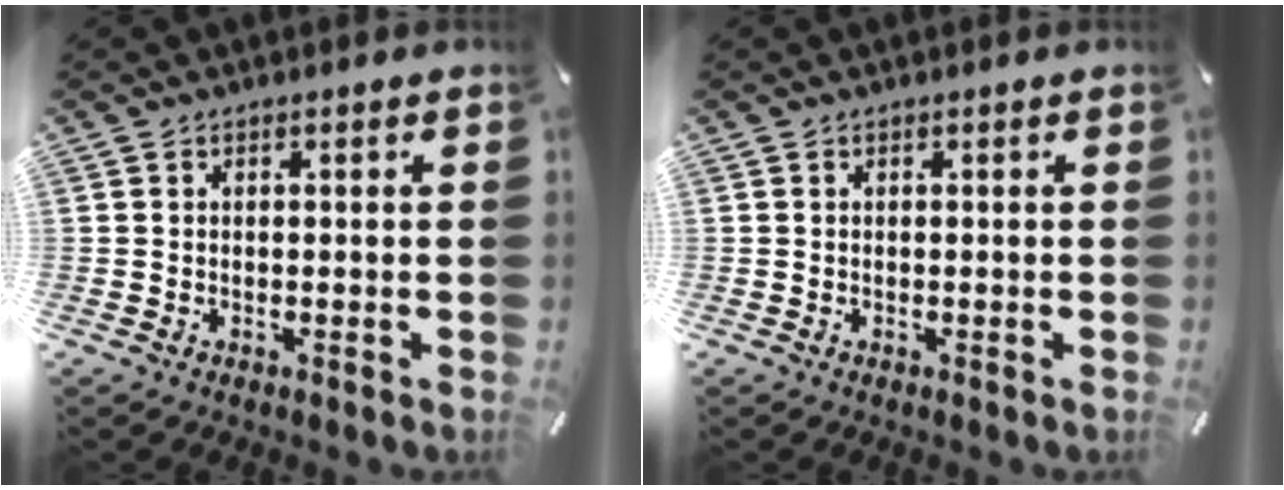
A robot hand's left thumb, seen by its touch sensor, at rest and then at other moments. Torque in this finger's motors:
{"motor_torque": [0.00, 0.00, 0.00, 0.00, 0.00]}